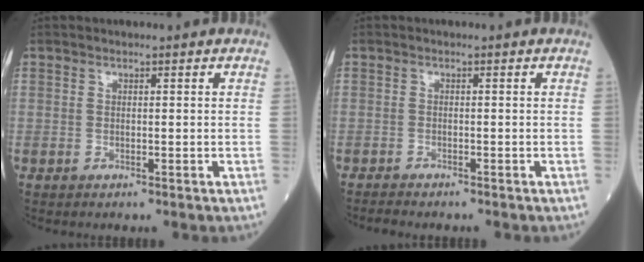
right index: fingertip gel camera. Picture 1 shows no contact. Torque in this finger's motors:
{"motor_torque": [-0.21, -0.17, 0.09, 0.02]}